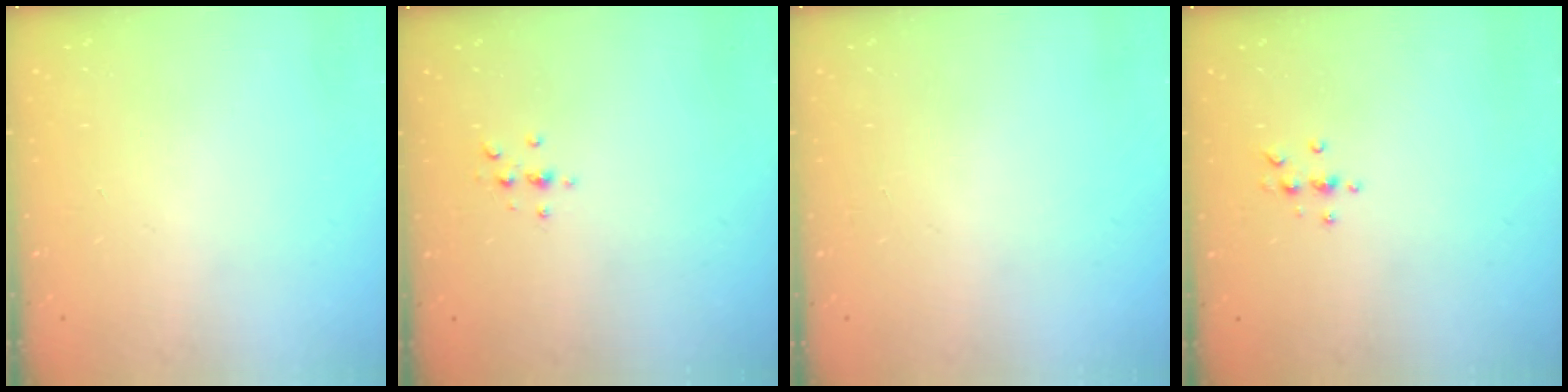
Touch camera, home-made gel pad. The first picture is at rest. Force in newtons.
{"total": 2.3, "press": 2.3, "slide": 0.2}
{"total": 0.0}
{"total": 4.6, "press": 4.6, "slide": 0.6}